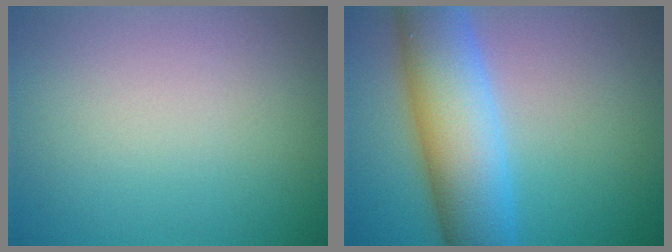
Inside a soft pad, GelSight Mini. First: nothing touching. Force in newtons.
{"total": 10.4, "press": 10.4, "slide": 0.2}